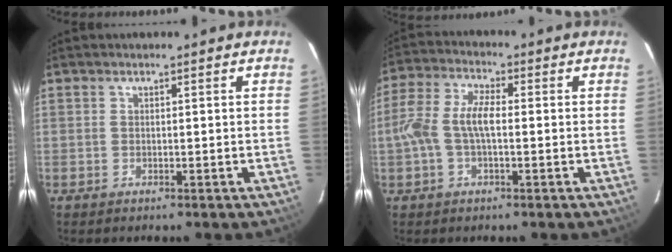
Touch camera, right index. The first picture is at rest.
{"total": 7.8, "force": [-0.7, 3.2, 7.1], "torque": [-0.154, 0.017, -0.017]}